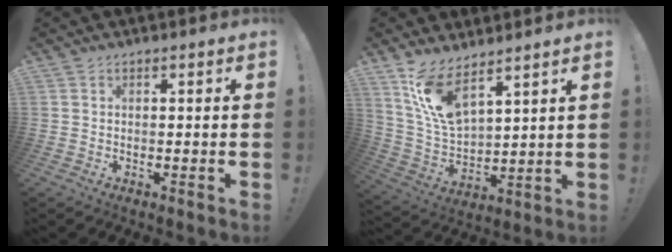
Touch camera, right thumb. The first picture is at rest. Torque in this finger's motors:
{"motor_torque": [0.18, 0.31, 0.09, 0.17, 0.34]}